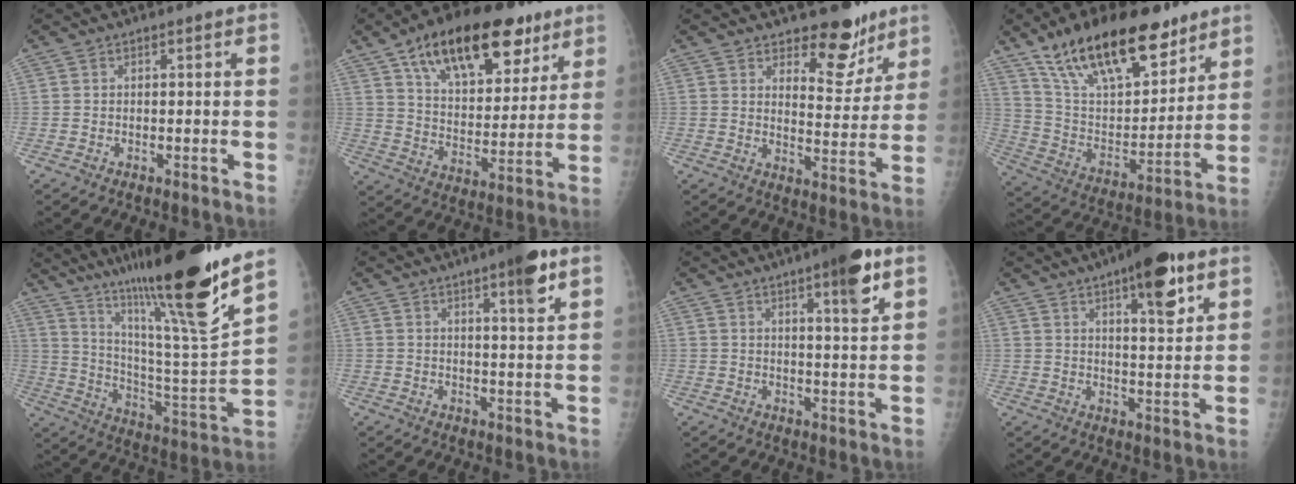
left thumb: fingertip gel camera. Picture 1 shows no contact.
{"total": 24.0, "force": [13.5, 11.9, 15.9], "torque": [-0.216, -0.024, 0.221]}
{"total": 9.9, "force": [7.4, 4.6, 4.7], "torque": [-0.026, -0.055, 0.113]}
{"total": 24.7, "force": [16.4, 10.7, 15.1], "torque": [-0.219, -0.046, 0.288]}
{"total": 29.3, "force": [21.2, 1.8, 20.2], "torque": [-0.314, -0.107, 0.349]}
{"total": 7.7, "force": [4.4, 1.0, 6.2], "torque": [-0.086, -0.020, 0.062]}
{"total": 9.6, "force": [5.5, 1.5, 7.8], "torque": [-0.105, -0.024, 0.075]}
{"total": 12.8, "force": [7.2, 3.7, 9.9], "torque": [-0.121, -0.032, 0.102]}